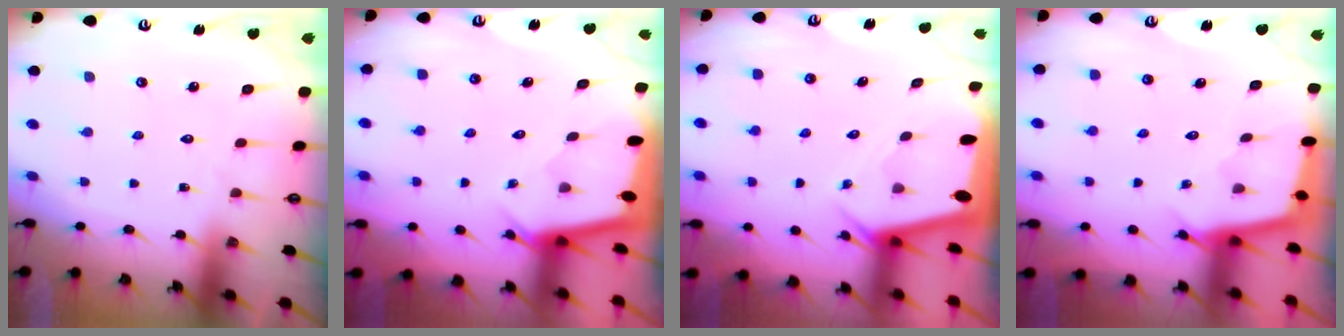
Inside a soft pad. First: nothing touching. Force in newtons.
{"total": 2.3, "press": 2.3, "slide": 0.2}
{"total": 3.2, "press": 3.2, "slide": 0.2}
{"total": 2.3, "press": 2.3, "slide": 0.2}